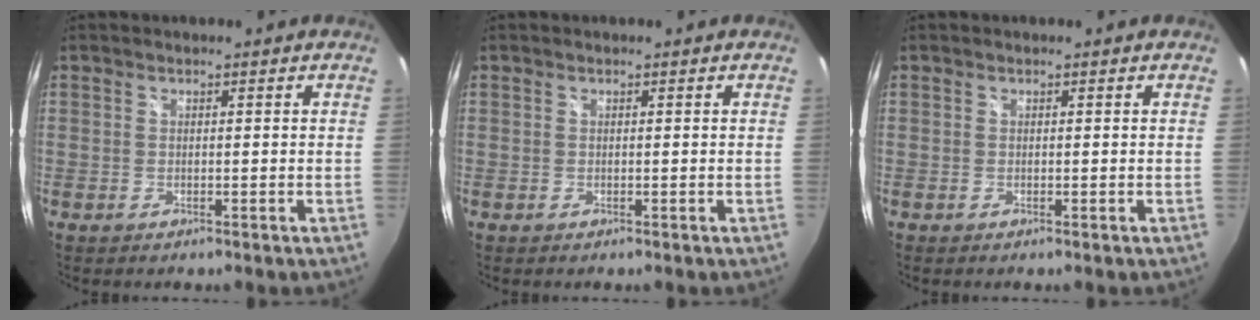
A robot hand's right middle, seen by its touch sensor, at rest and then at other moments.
{"total": 0.0}
{"total": 0.0}